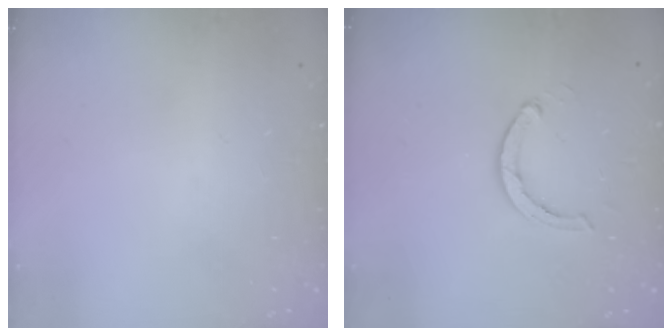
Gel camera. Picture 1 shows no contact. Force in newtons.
{"total": 2.9, "press": 2.8, "slide": 0.5}